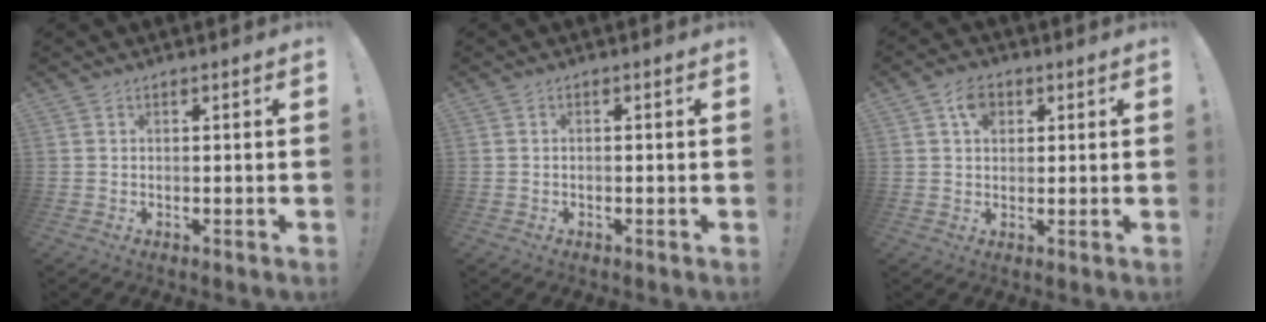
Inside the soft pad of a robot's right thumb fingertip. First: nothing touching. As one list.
[{"total": 0.8, "force": [-0.6, 0.1, 0.4], "torque": [-0.015, 0.003, -0.010]}, {"total": 5.7, "force": [2.1, 4.2, 3.2], "torque": [-0.050, 0.004, 0.038]}]